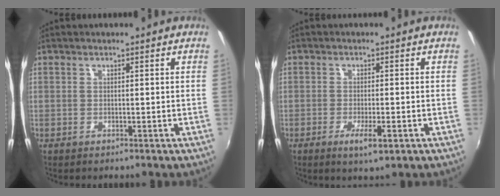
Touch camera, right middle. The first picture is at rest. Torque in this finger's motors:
{"motor_torque": [0.59, -0.64, 0.05, 0.02]}